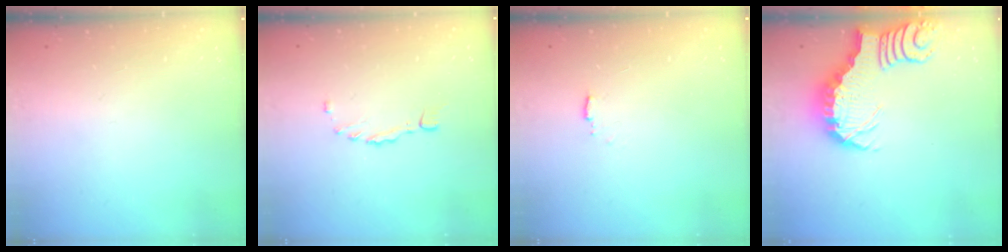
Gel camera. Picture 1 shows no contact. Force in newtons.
{"total": 1.3, "press": 1.3, "slide": 0.3}
{"total": 3.2, "press": 3.2, "slide": 0.5}
{"total": 3.1, "press": 3.1, "slide": 0.6}